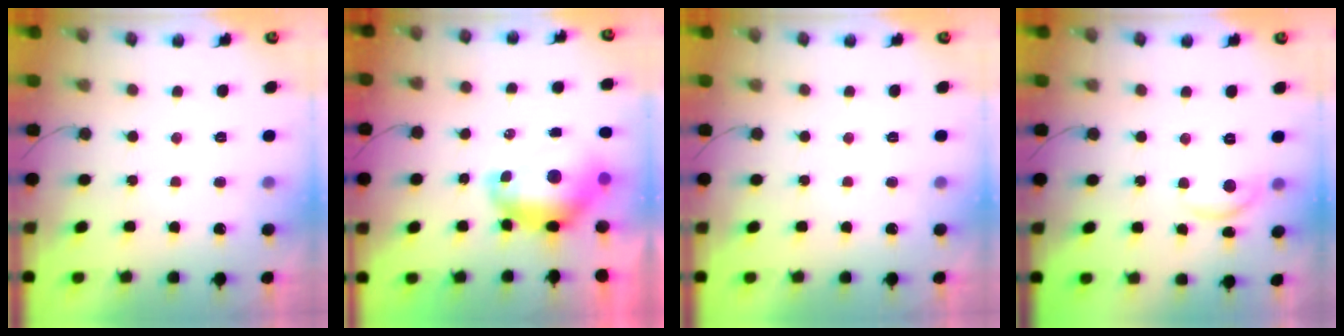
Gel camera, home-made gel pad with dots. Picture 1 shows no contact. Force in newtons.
{"total": 9.5, "press": 9.5, "slide": 1.1}
{"total": 0.0}
{"total": 6.6, "press": 6.6, "slide": 0.4}